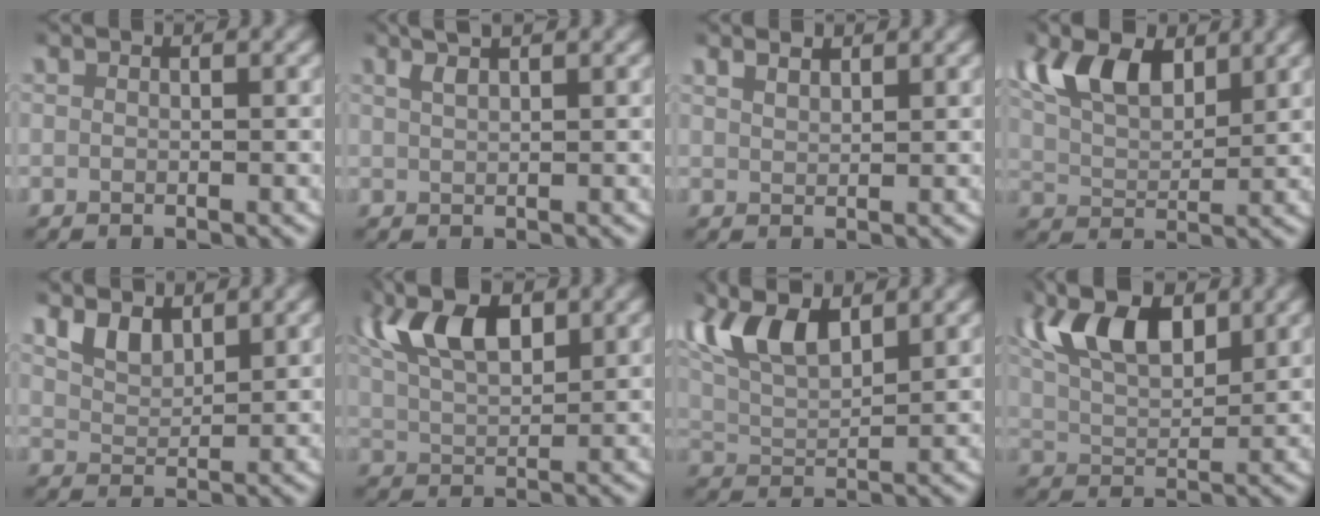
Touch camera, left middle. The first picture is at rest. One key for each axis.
{"total": 2.2, "fx": 1.7, "fy": 0.6, "fz": 1.3, "tx": -0.024, "ty": 0.008, "tz": 0.028}
{"total": 1.8, "fx": 1.6, "fy": 0.5, "fz": 0.6, "tx": -0.009, "ty": -0.002, "tz": 0.033}
{"total": 7.4, "fx": 3.6, "fy": 4.5, "fz": 4.6, "tx": -0.105, "ty": -0.007, "tz": 0.062}
{"total": 3.3, "fx": 2.2, "fy": 1.9, "fz": 1.5, "tx": -0.039, "ty": -0.001, "tz": 0.040}
{"total": 6.9, "fx": 3.0, "fy": 3.7, "fz": 5.1, "tx": -0.116, "ty": -0.004, "tz": 0.055}
{"total": 6.8, "fx": 3.1, "fy": 3.8, "fz": 4.7, "tx": -0.121, "ty": -0.005, "tz": 0.055}
{"total": 7.6, "fx": 3.4, "fy": 4.2, "fz": 5.3, "tx": -0.119, "ty": -0.006, "tz": 0.060}